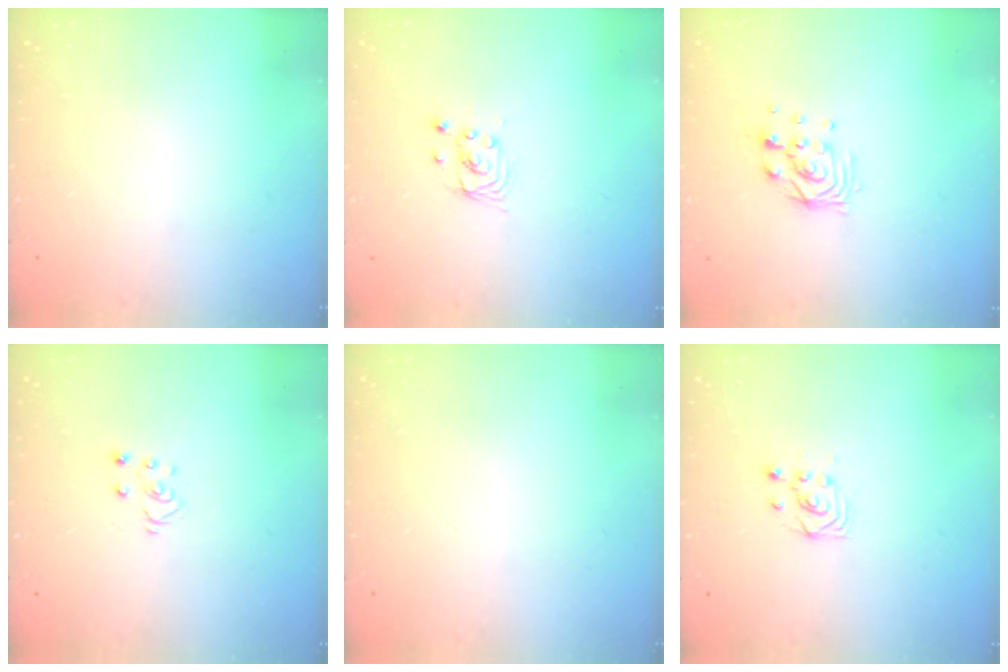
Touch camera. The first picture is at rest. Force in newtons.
{"total": 2.8, "press": 2.8, "slide": 0.1}
{"total": 6.6, "press": 6.5, "slide": 0.5}
{"total": 3.9, "press": 3.9, "slide": 0.1}
{"total": 0.0}
{"total": 3.8, "press": 3.8, "slide": 0.3}